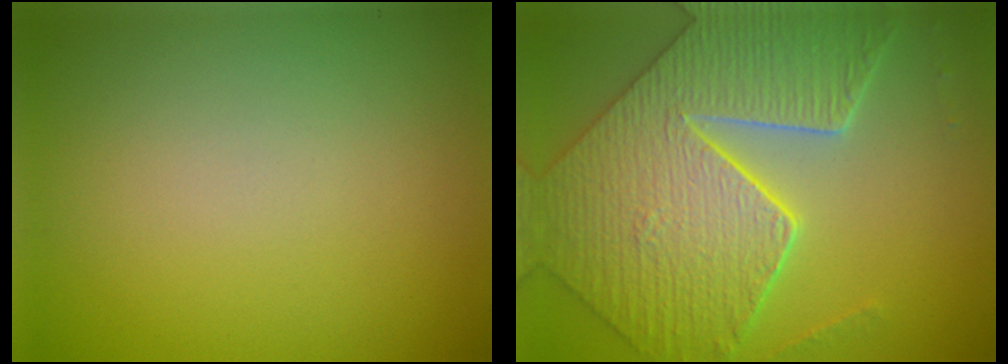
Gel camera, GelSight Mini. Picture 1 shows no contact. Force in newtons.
{"total": 8.6, "press": 7.0, "slide": 5.1}